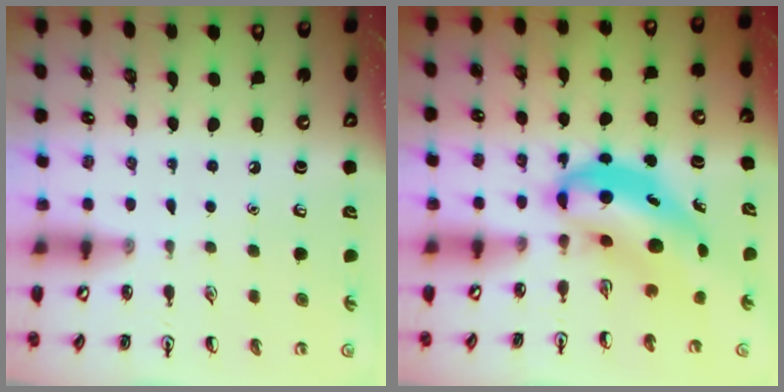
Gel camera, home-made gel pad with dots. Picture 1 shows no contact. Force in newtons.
{"total": 7.5, "press": 7.2, "slide": 2.0}